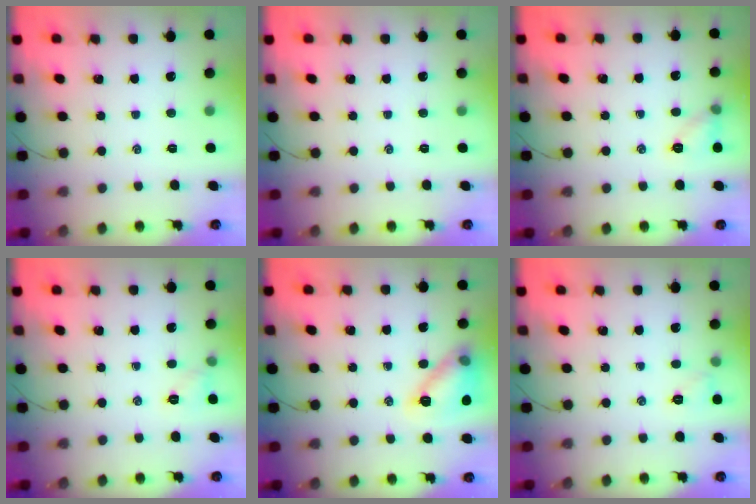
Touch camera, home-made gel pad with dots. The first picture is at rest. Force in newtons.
{"total": 0.0}
{"total": 6.5, "press": 6.5, "slide": 0.8}
{"total": 5.3, "press": 5.1, "slide": 1.5}
{"total": 12.5, "press": 12.5, "slide": 0.5}
{"total": 5.3, "press": 5.1, "slide": 1.6}